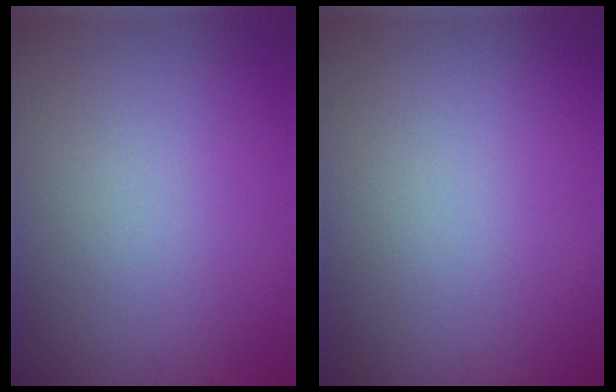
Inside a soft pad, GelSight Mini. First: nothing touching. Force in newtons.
{"total": 0.0}